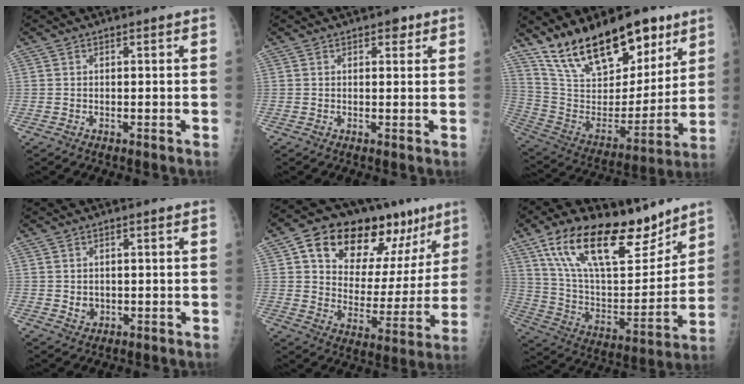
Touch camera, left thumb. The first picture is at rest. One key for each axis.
{"total": 2.0, "fx": 1.3, "fy": 1.1, "fz": 1.1, "tx": 0.000, "ty": -0.004, "tz": 0.014}
{"total": 23.6, "fx": 16.4, "fy": 10.7, "fz": 13.2, "tx": -0.183, "ty": -0.076, "tz": 0.288}
{"total": 2.0, "fx": 0.2, "fy": 1.8, "fz": 1.0, "tx": -0.011, "ty": -0.003, "tz": 0.011}
{"total": 24.5, "fx": 13.3, "fy": 13.0, "fz": 15.9, "tx": -0.191, "ty": -0.019, "tz": 0.210}
{"total": 25.1, "fx": 16.5, "fy": 10.6, "fz": 15.7, "tx": -0.235, "ty": -0.050, "tz": 0.291}